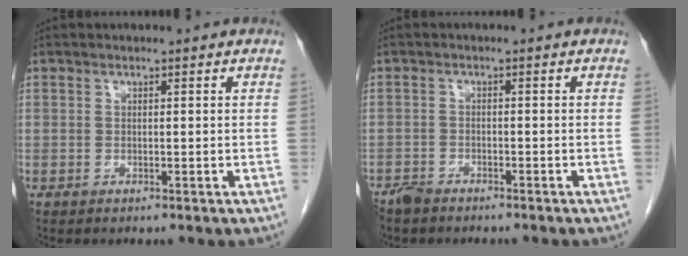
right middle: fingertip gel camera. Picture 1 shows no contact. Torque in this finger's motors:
{"motor_torque": [-0.06, 0.08, 0.00, 0.01]}